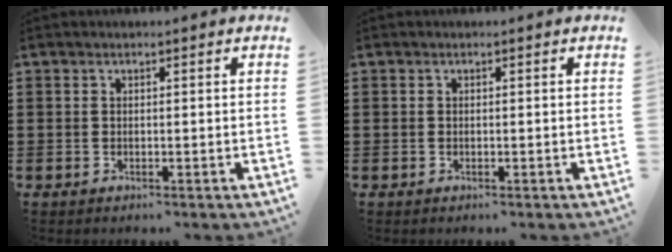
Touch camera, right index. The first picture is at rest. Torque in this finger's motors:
{"motor_torque": [0.00, 2.14, 0.00, 0.00]}